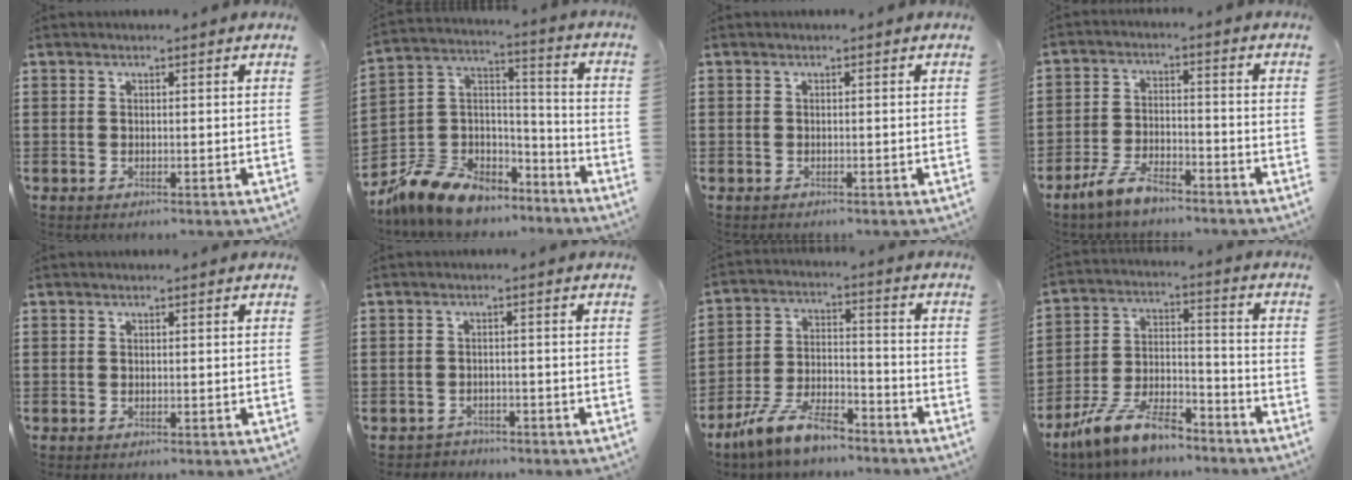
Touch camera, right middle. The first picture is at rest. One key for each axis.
{"total": 10.2, "fx": -8.8, "fy": 4.7, "fz": 2.4, "tx": -0.083, "ty": 0.013, "tz": -0.177}
{"total": 0.0}
{"total": 7.1, "fx": -5.7, "fy": 2.1, "fz": 3.6, "tx": -0.082, "ty": 0.003, "tz": -0.113}
{"total": 0.0}
{"total": 1.7, "fx": -1.6, "fy": 0.5, "fz": -0.2, "tx": -0.004, "ty": 0.002, "tz": -0.038}
{"total": 10.0, "fx": -8.0, "fy": 2.8, "fz": 5.2, "tx": -0.115, "ty": 0.020, "tz": -0.159}
{"total": 11.2, "fx": -9.1, "fy": 3.1, "fz": 5.6, "tx": -0.123, "ty": 0.024, "tz": -0.182}